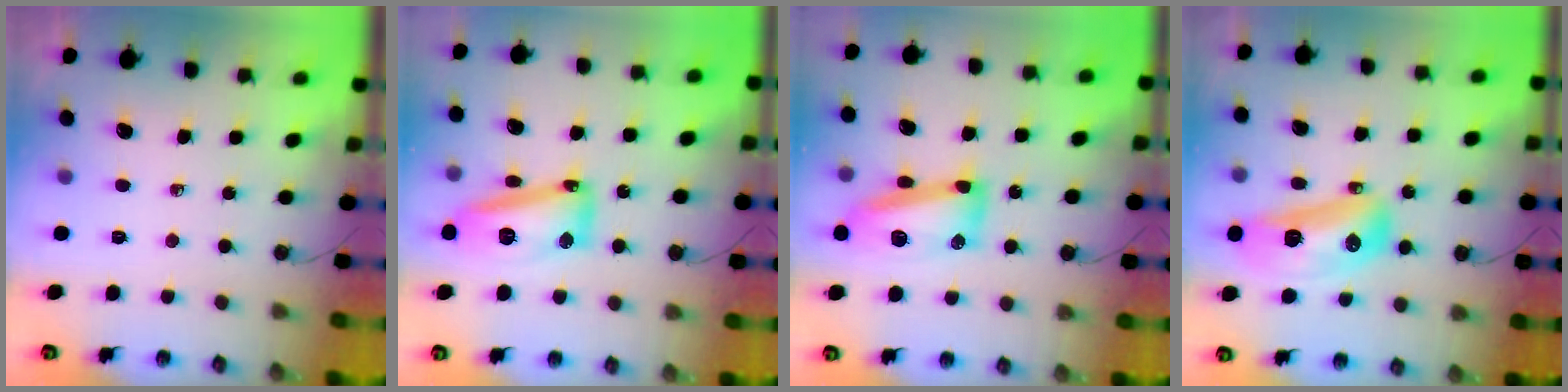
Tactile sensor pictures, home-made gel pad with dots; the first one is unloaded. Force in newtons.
{"total": 14.9, "press": 14.8, "slide": 1.1}
{"total": 14.3, "press": 14.2, "slide": 1.3}
{"total": 15.2, "press": 15.1, "slide": 2.0}